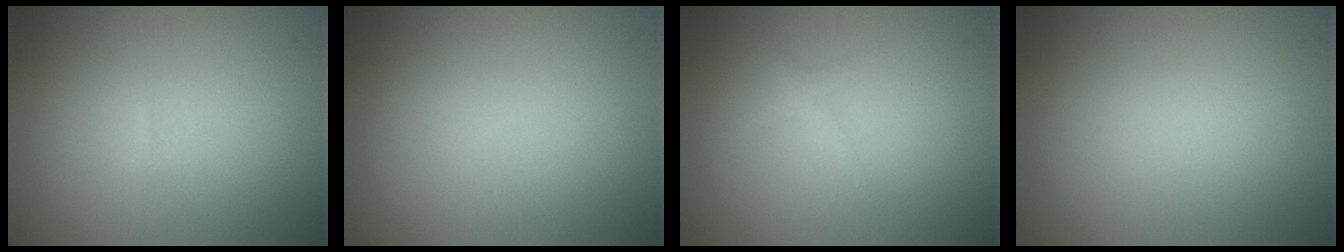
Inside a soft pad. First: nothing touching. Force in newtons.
{"total": 0.0}
{"total": 1.1, "press": 1.1, "slide": 0.0}
{"total": 0.0}